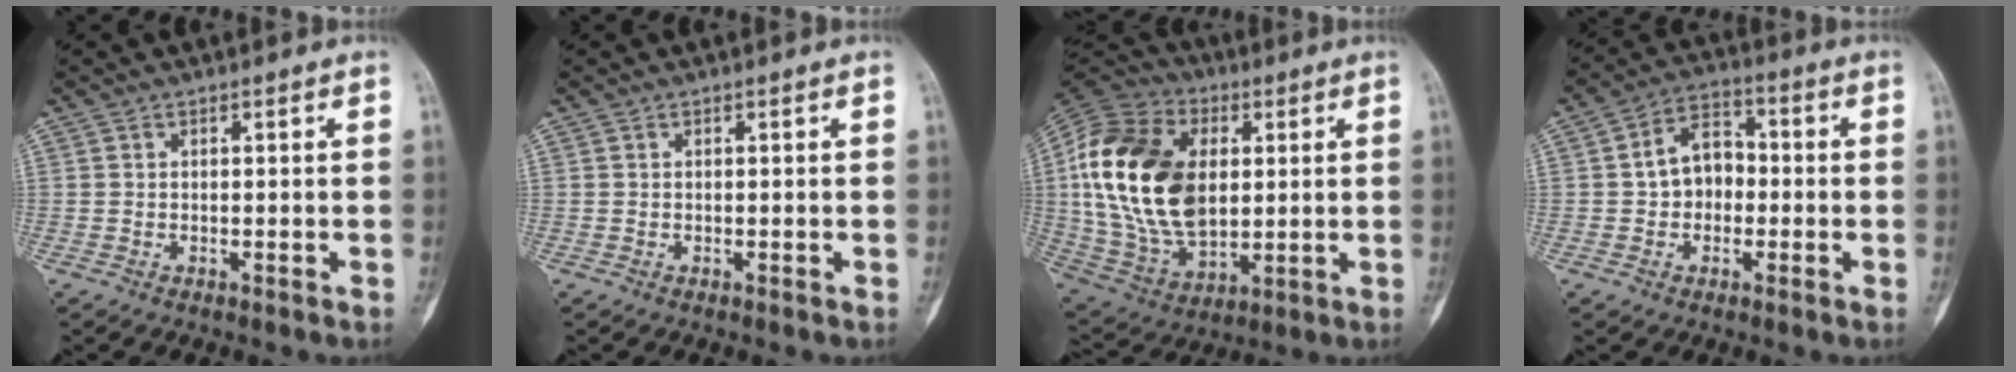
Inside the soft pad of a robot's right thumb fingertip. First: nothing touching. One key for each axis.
{"total": 0.0}
{"total": 26.3, "fx": 3.2, "fy": 16.8, "fz": 20.0, "tx": -0.390, "ty": -0.012, "tz": 0.063}
{"total": 8.1, "fx": -0.3, "fy": 6.1, "fz": 5.3, "tx": -0.060, "ty": 0.026, "tz": -0.018}